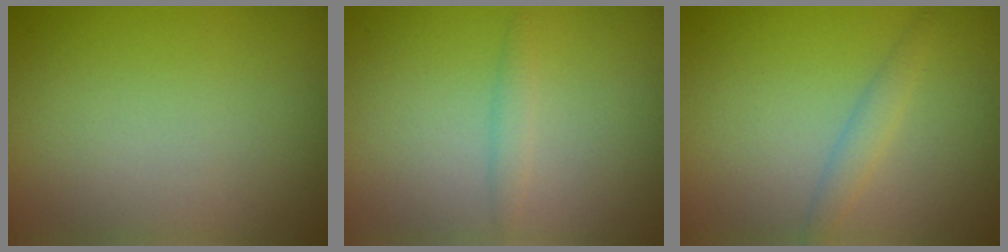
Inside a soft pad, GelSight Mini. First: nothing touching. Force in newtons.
{"total": 1.0, "press": 1.0, "slide": 0.0}
{"total": 1.6, "press": 1.6, "slide": 0.0}